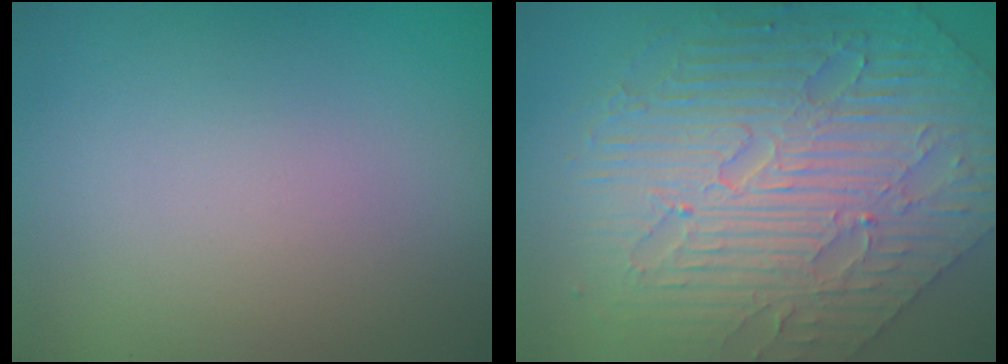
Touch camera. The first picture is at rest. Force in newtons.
{"total": 8.6, "press": 6.8, "slide": 5.2}